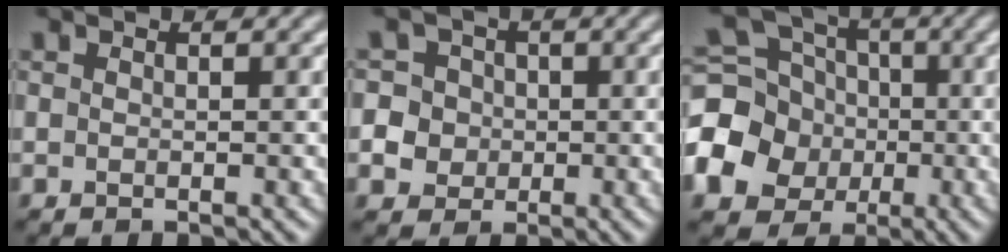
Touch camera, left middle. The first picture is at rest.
{"total": 7.5, "force": [-0.2, 7.1, 2.4], "torque": [-0.047, 0.027, -0.024]}
{"total": 9.5, "force": [-2.0, 8.1, 4.5], "torque": [-0.111, -0.015, -0.053]}